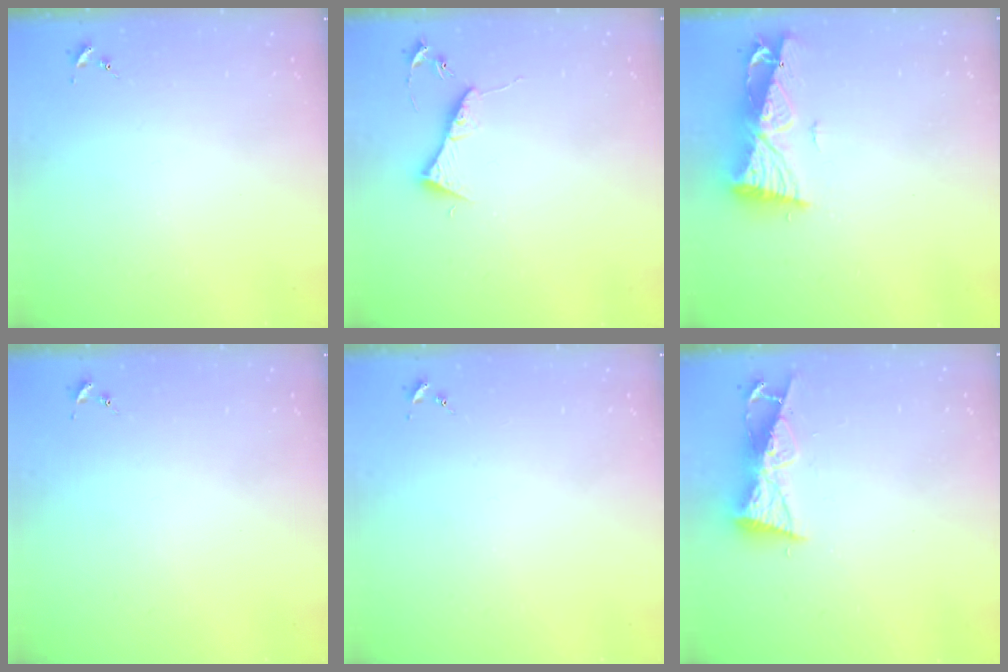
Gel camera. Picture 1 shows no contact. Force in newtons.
{"total": 6.8, "press": 6.8, "slide": 0.6}
{"total": 10.1, "press": 10.0, "slide": 1.2}
{"total": 0.0}
{"total": 0.0}
{"total": 8.7, "press": 8.7, "slide": 0.7}